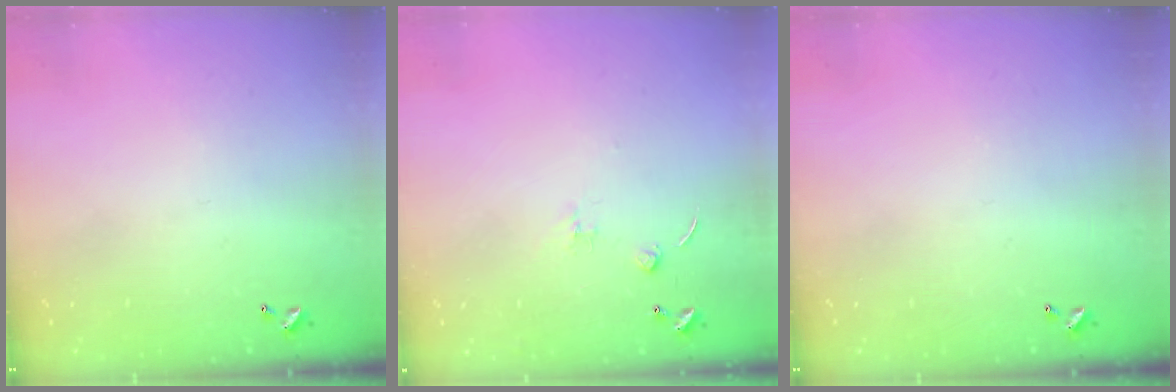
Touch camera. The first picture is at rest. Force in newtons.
{"total": 1.5, "press": 1.4, "slide": 0.5}
{"total": 0.0}